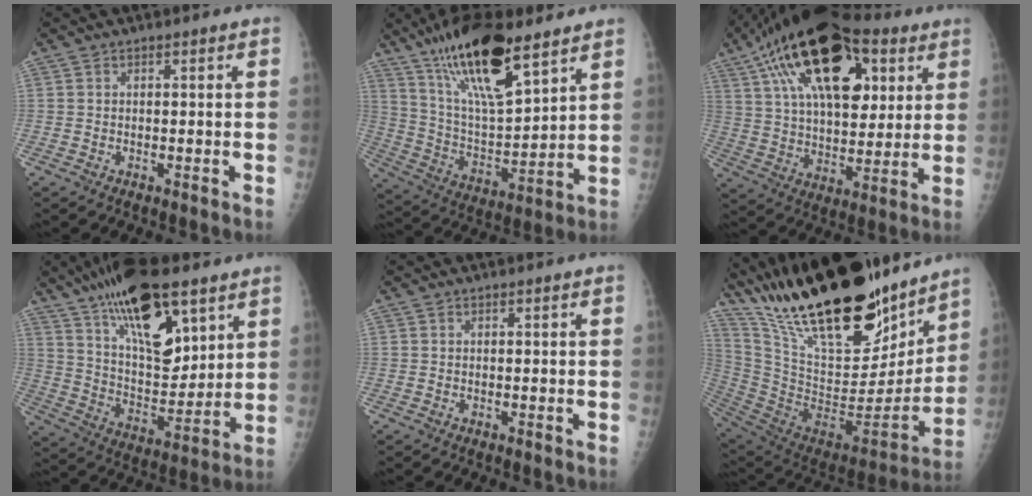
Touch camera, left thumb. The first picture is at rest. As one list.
[{"total": 19.8, "force": [13.1, 5.8, 13.6], "torque": [-0.222, -0.056, 0.245]}, {"total": 26.2, "force": [11.5, 14.0, 18.9], "torque": [-0.303, 0.002, 0.189]}, {"total": 21.9, "force": [12.9, 9.2, 15.1], "torque": [-0.224, -0.054, 0.230]}, {"total": 0.0}, {"total": 36.2, "force": [26.6, 12.7, 21.0], "torque": [-0.340, -0.087, 0.449]}]